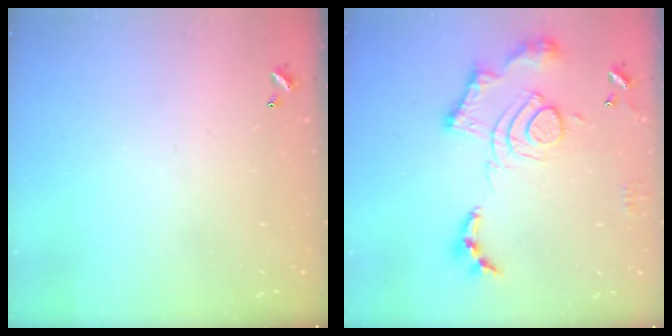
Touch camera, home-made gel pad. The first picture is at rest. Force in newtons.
{"total": 16.5, "press": 16.4, "slide": 1.7}